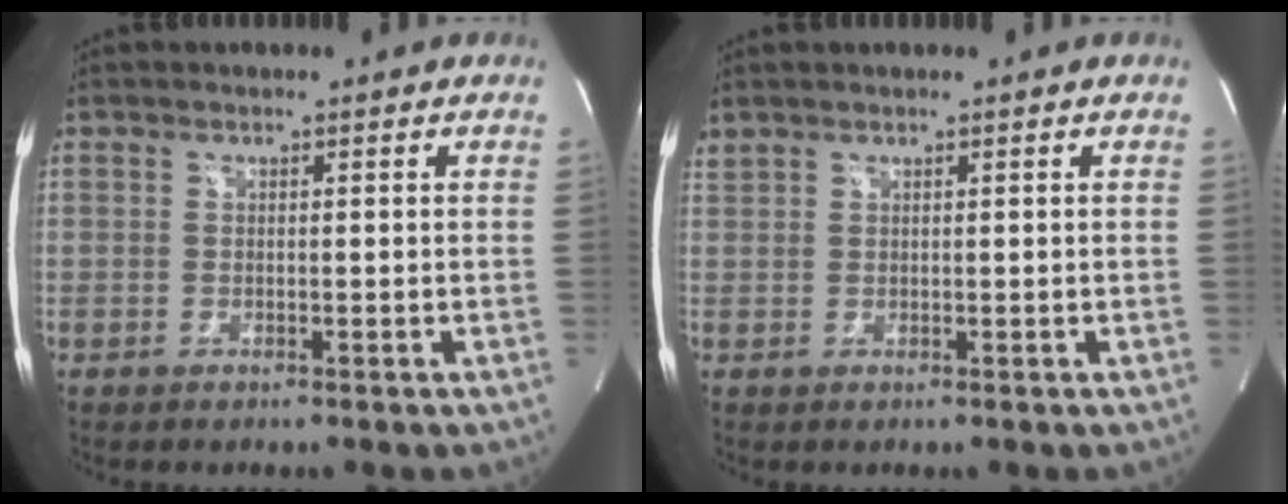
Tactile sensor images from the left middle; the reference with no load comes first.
{"total": 0.9, "force": [0.9, 0.2, 0.0], "torque": [-0.011, 0.012, 0.025]}